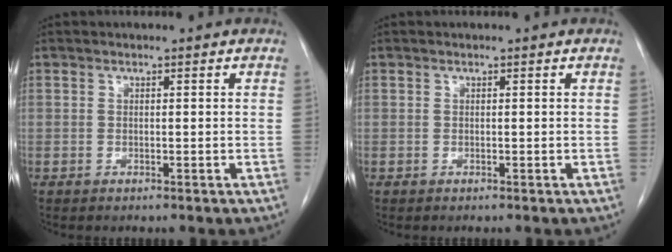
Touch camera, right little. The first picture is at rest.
{"total": 0.0}